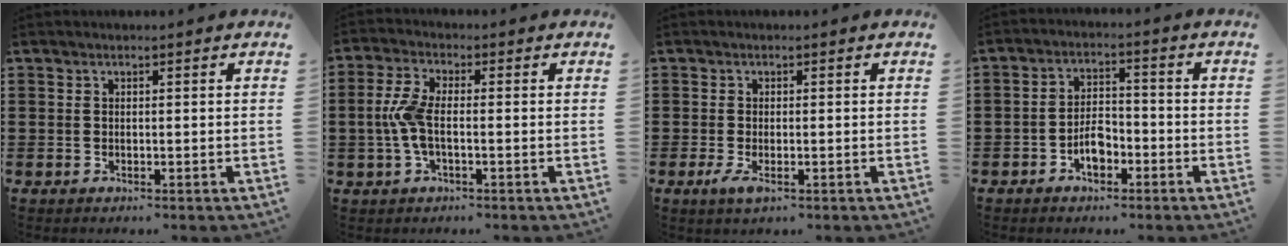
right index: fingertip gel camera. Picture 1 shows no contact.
{"total": 5.5, "force": [-0.8, 2.1, 5.0], "torque": [-0.126, -0.006, -0.024]}
{"total": 1.9, "force": [-0.7, 0.5, 1.7], "torque": [-0.045, -0.010, -0.016]}
{"total": 4.6, "force": [-2.3, 2.4, 3.2], "torque": [-0.069, 0.002, -0.047]}